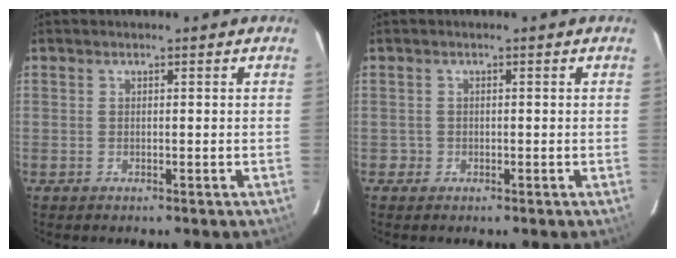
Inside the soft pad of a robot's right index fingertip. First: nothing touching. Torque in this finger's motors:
{"motor_torque": [-0.16, 0.13, -0.62, -0.13]}